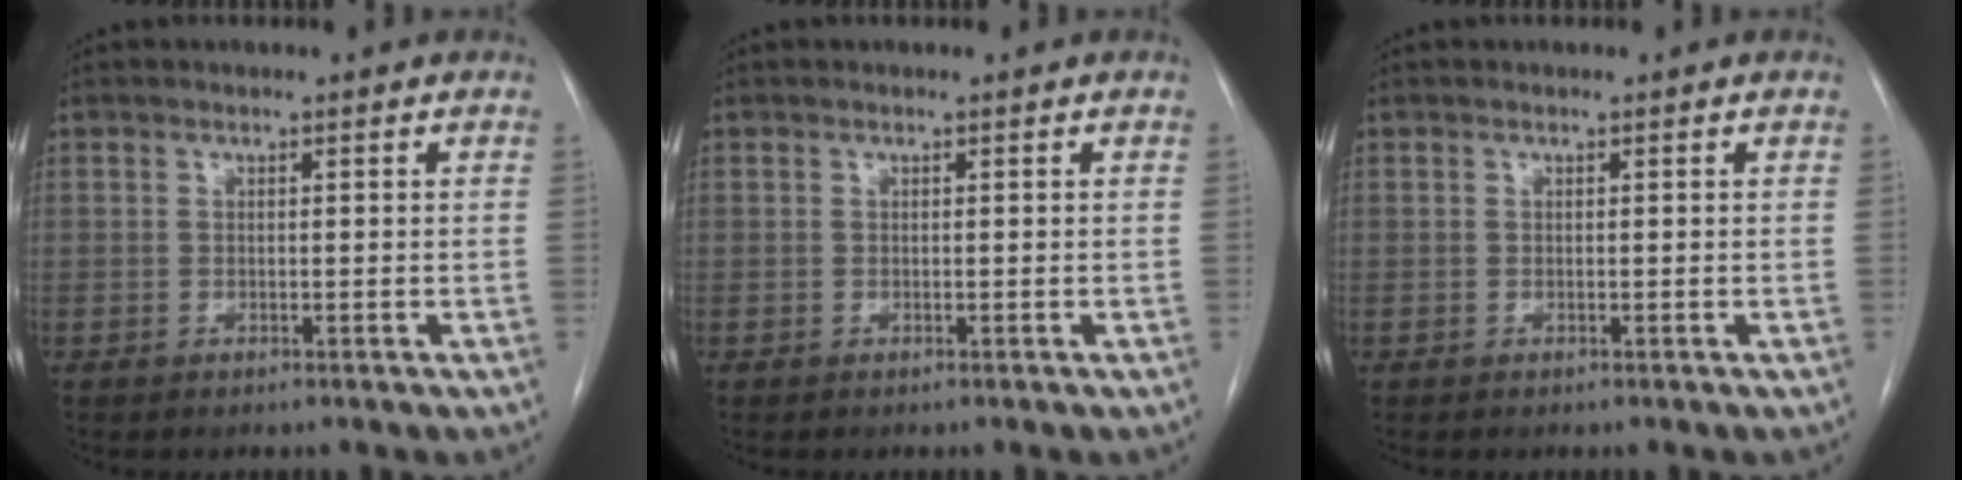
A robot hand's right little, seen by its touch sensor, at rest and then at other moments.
{"total": 0.0}
{"total": 0.0}